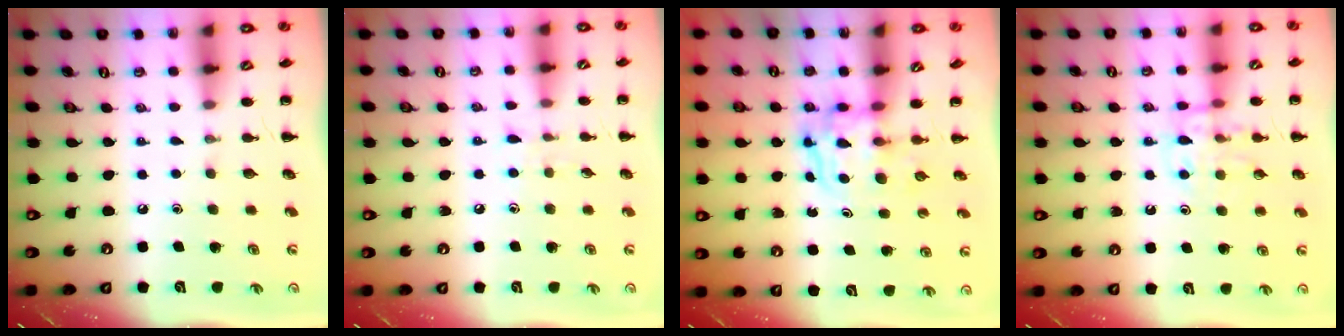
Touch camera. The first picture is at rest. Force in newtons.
{"total": 5.2, "press": 4.7, "slide": 2.1}
{"total": 3.6, "press": 3.6, "slide": 0.2}
{"total": 11.5, "press": 11.4, "slide": 1.2}